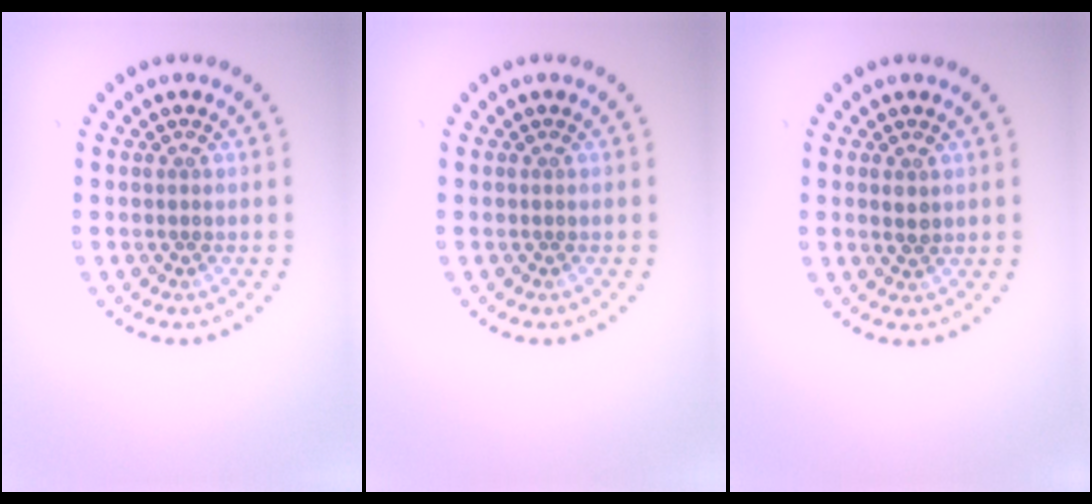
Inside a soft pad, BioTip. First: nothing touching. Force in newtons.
{"total": 0.0}
{"total": 1.2, "press": 1.2, "slide": 0.2}